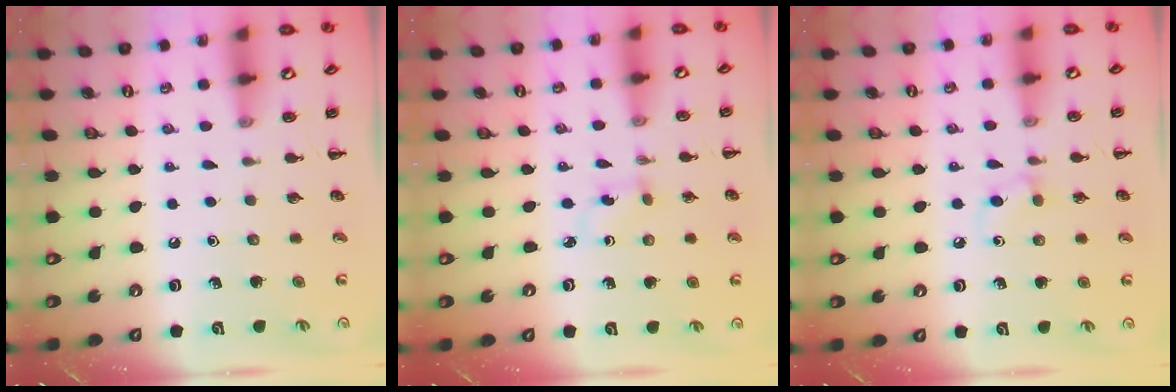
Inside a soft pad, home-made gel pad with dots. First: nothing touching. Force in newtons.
{"total": 2.5, "press": 2.3, "slide": 1.1}
{"total": 4.5, "press": 4.2, "slide": 1.6}